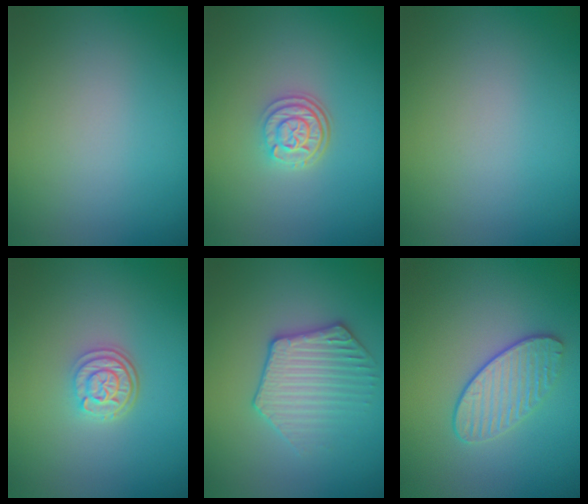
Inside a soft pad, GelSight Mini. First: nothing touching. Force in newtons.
{"total": 3.0, "press": 2.4, "slide": 1.7}
{"total": 0.0}
{"total": 2.9, "press": 2.4, "slide": 1.7}
{"total": 3.4, "press": 3.1, "slide": 1.1}
{"total": 2.7, "press": 2.4, "slide": 1.2}